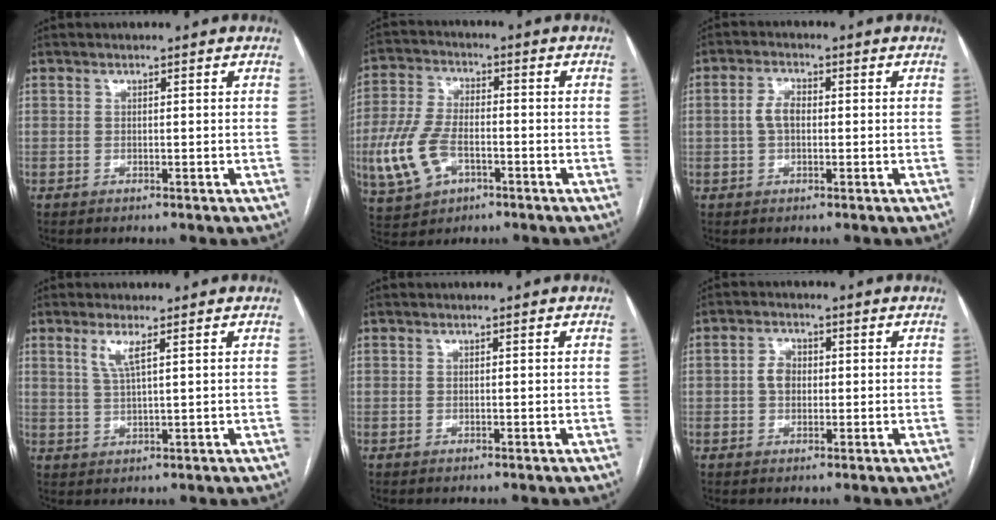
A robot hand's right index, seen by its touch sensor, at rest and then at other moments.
{"total": 10.7, "force": [-3.3, 6.1, 8.2], "torque": [-0.196, 0.002, -0.057]}
{"total": 3.9, "force": [0.1, 2.2, 3.2], "torque": [-0.070, 0.014, 0.001]}
{"total": 3.4, "force": [1.7, 0.1, 2.9], "torque": [-0.065, -0.003, 0.037]}
{"total": 0.0}
{"total": 3.5, "force": [0.1, 2.6, 2.3], "torque": [-0.046, 0.012, 0.001]}